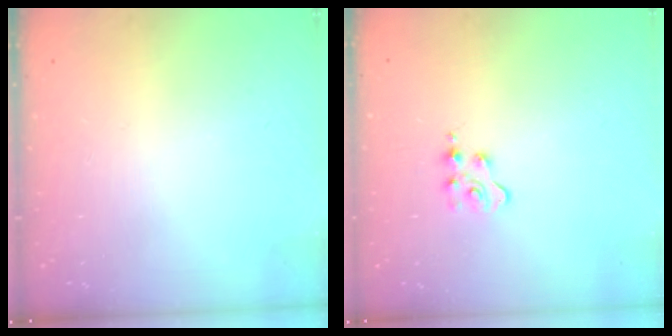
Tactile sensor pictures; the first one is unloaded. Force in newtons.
{"total": 3.0, "press": 3.0, "slide": 0.3}